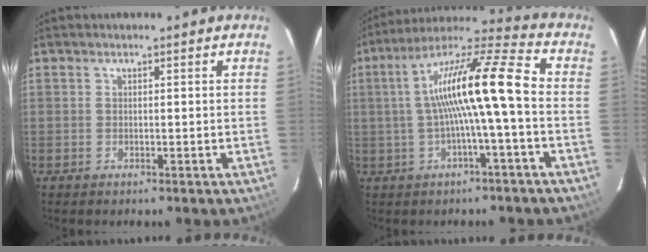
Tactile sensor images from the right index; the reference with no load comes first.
{"total": 15.0, "force": [-0.6, 0.7, 14.9], "torque": [-0.267, 0.028, -0.014]}